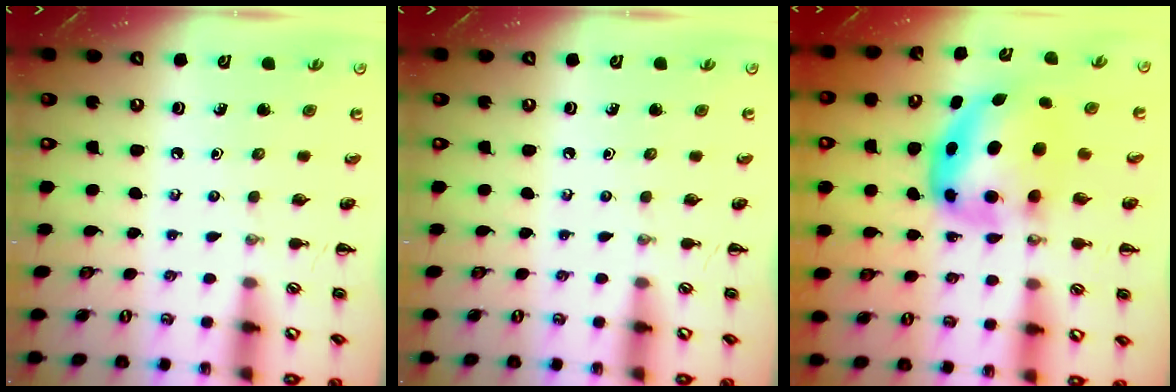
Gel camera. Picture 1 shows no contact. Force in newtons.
{"total": 0.0}
{"total": 7.9, "press": 7.7, "slide": 1.8}